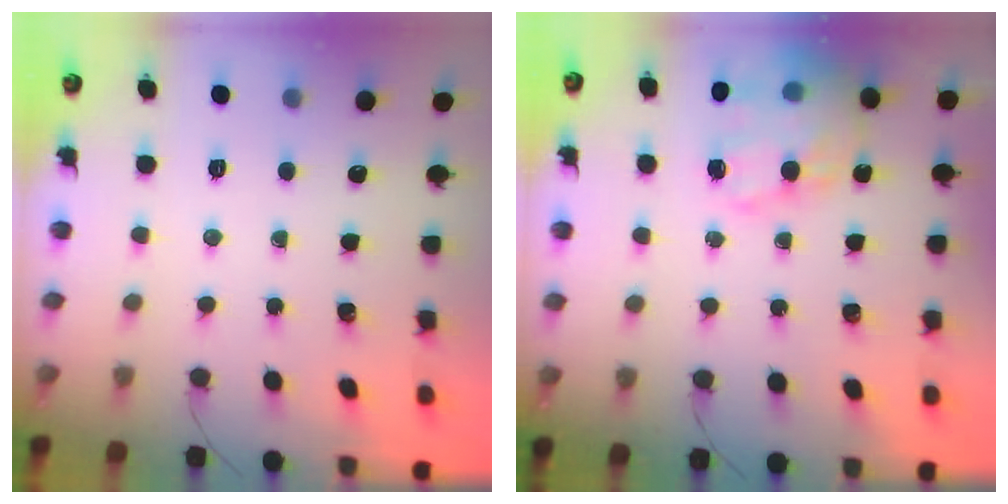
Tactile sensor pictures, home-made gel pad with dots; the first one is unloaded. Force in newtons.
{"total": 20.7, "press": 20.2, "slide": 4.2}